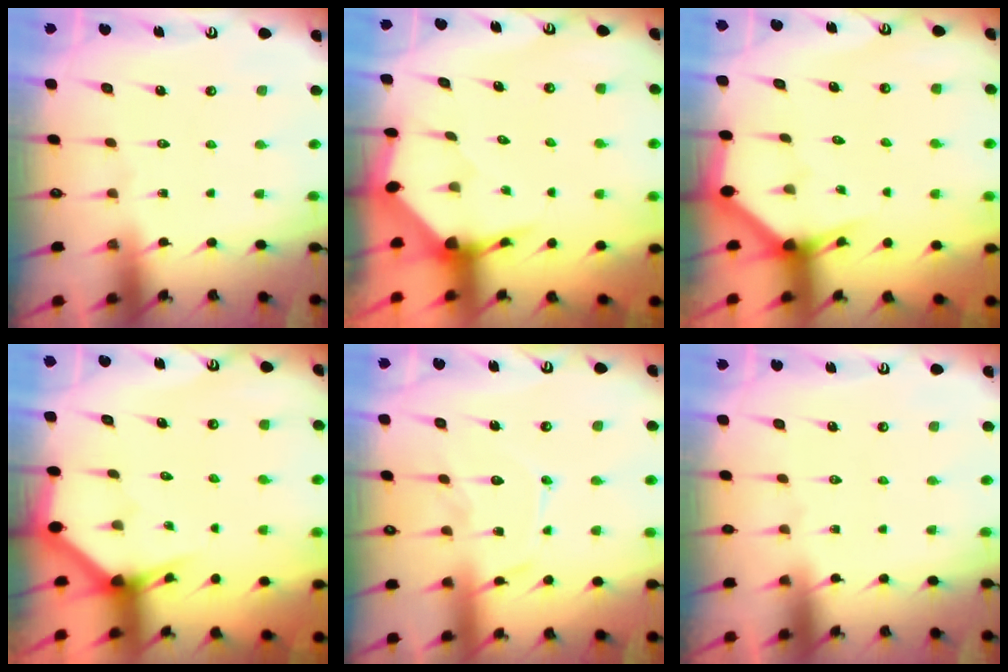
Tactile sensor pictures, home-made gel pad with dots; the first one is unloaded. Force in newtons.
{"total": 3.4, "press": 3.4, "slide": 0.4}
{"total": 3.0, "press": 3.0, "slide": 0.1}
{"total": 3.0, "press": 3.0, "slide": 0.1}
{"total": 11.8, "press": 11.7, "slide": 0.8}
{"total": 0.0}